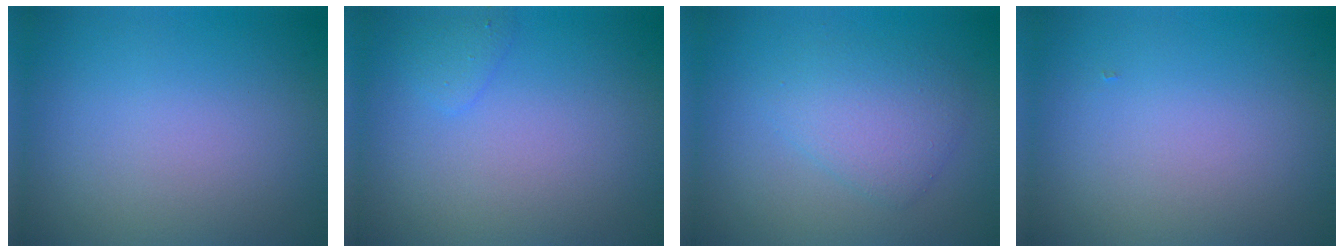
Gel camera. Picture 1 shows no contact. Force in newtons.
{"total": 1.1, "press": 1.1, "slide": 0.0}
{"total": 3.2, "press": 3.2, "slide": 0.0}
{"total": 0.0}